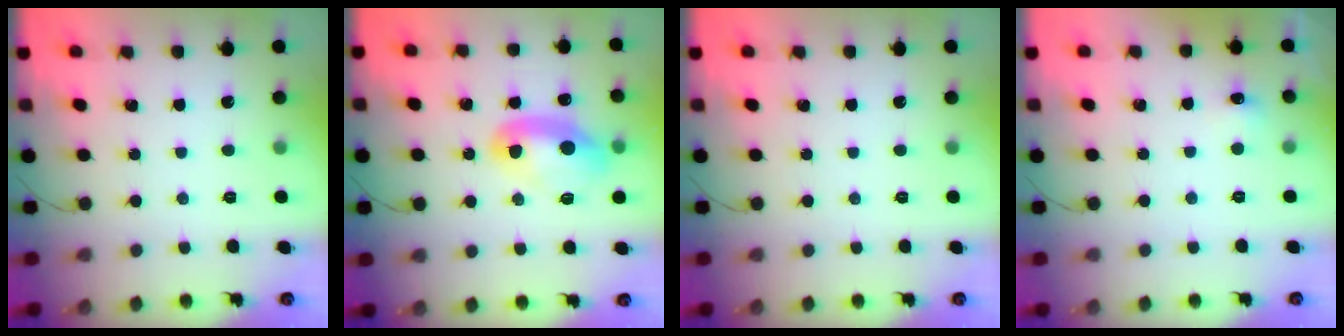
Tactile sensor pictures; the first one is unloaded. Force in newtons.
{"total": 11.1, "press": 10.9, "slide": 2.2}
{"total": 0.0}
{"total": 4.7, "press": 4.6, "slide": 1.0}